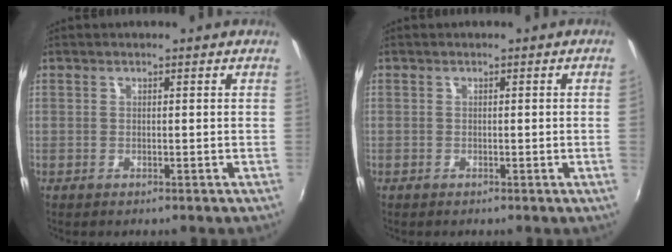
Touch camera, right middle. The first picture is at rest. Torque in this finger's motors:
{"motor_torque": [1.04, -1.06, -0.11, -0.21]}